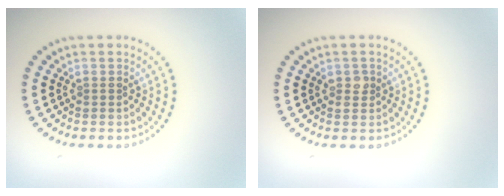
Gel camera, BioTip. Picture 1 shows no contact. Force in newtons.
{"total": 1.1, "press": 1.1, "slide": 0.0}